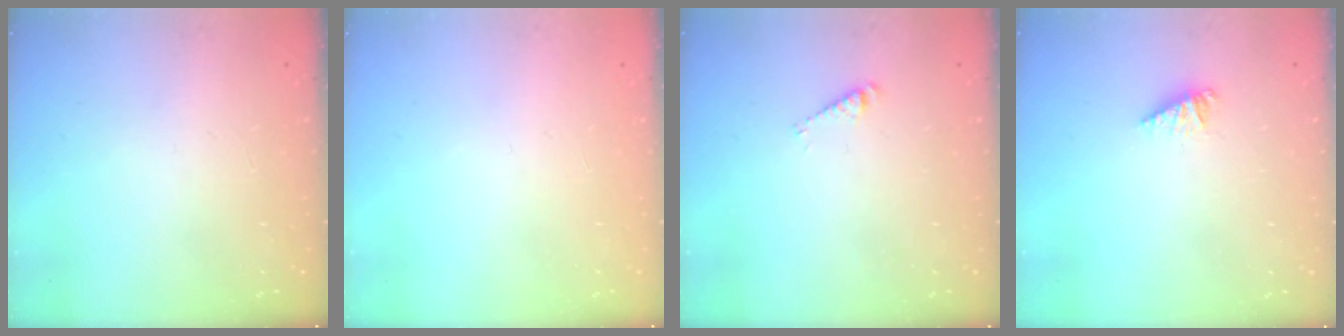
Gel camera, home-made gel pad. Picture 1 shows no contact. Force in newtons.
{"total": 0.0}
{"total": 3.2, "press": 3.2, "slide": 0.3}
{"total": 1.7, "press": 1.7, "slide": 0.2}